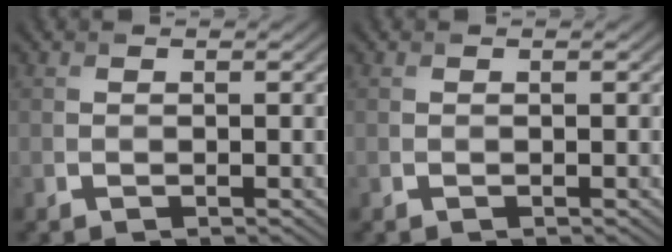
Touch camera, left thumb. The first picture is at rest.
{"total": 0.0}